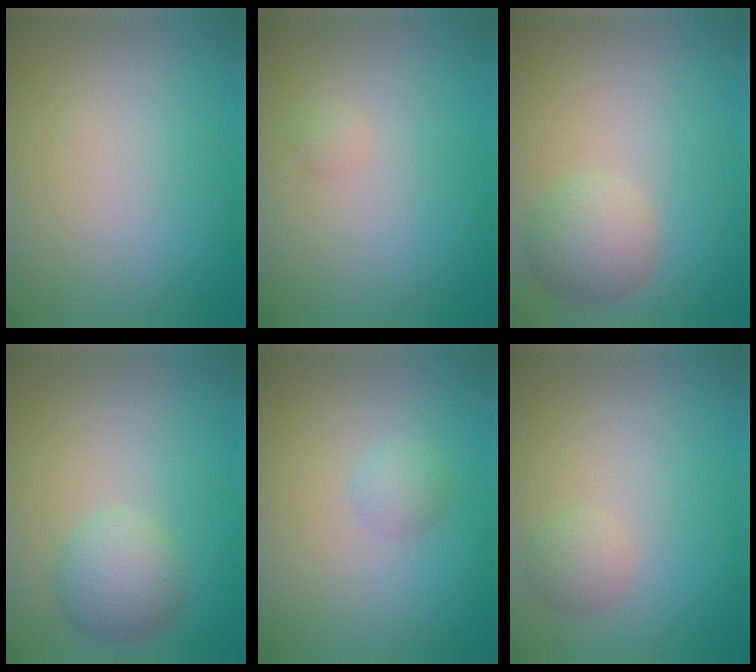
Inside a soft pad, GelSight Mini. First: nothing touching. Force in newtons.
{"total": 0.6, "press": 0.6, "slide": 0.0}
{"total": 3.4, "press": 3.4, "slide": 0.1}
{"total": 3.6, "press": 3.6, "slide": 0.2}
{"total": 1.3, "press": 1.3, "slide": 0.1}
{"total": 1.6, "press": 1.6, "slide": 0.1}